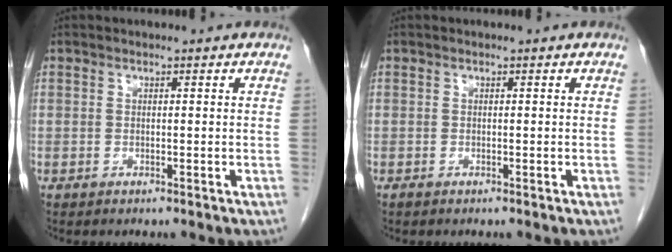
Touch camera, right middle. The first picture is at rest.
{"total": 0.0}